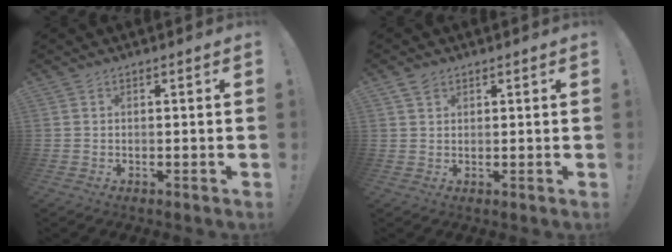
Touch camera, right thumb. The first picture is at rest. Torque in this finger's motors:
{"motor_torque": [-0.43, 0.37, 0.23, 0.01, 0.11]}